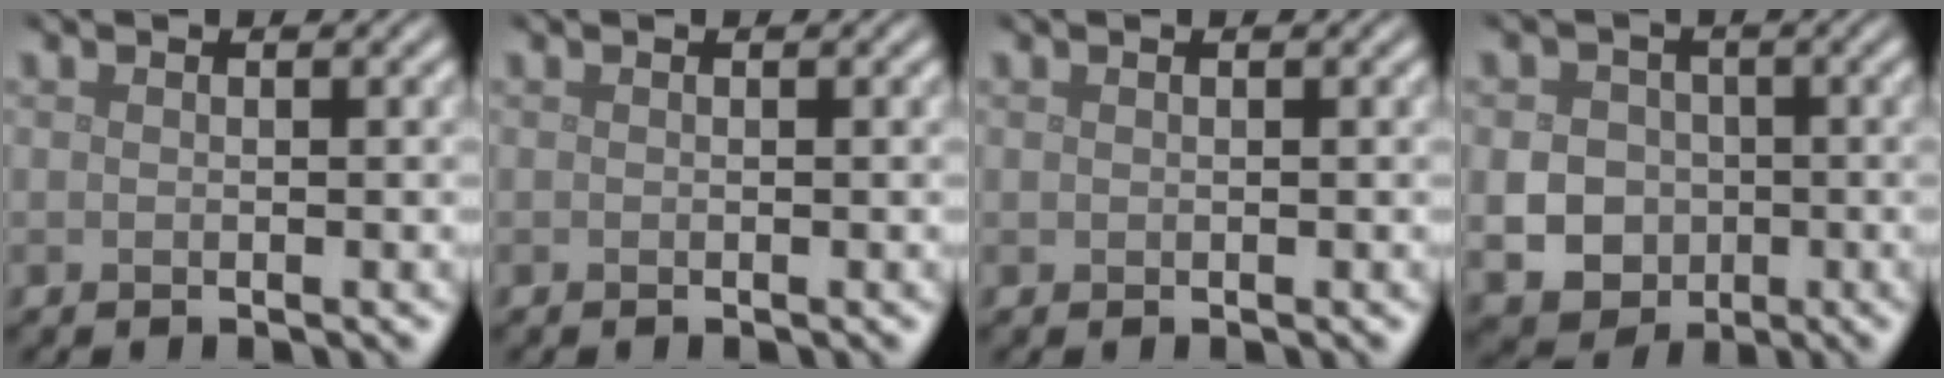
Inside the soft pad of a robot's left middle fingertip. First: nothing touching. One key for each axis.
{"total": 0.0}
{"total": 0.0}
{"total": 5.1, "fx": -0.9, "fy": 4.5, "fz": 2.2, "tx": -0.045, "ty": -0.002, "tz": -0.031}